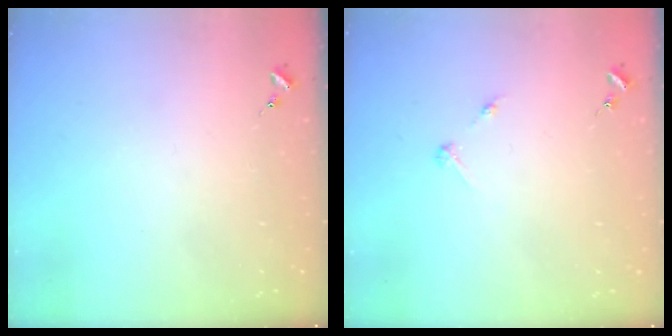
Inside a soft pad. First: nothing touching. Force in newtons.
{"total": 2.7, "press": 2.7, "slide": 0.3}